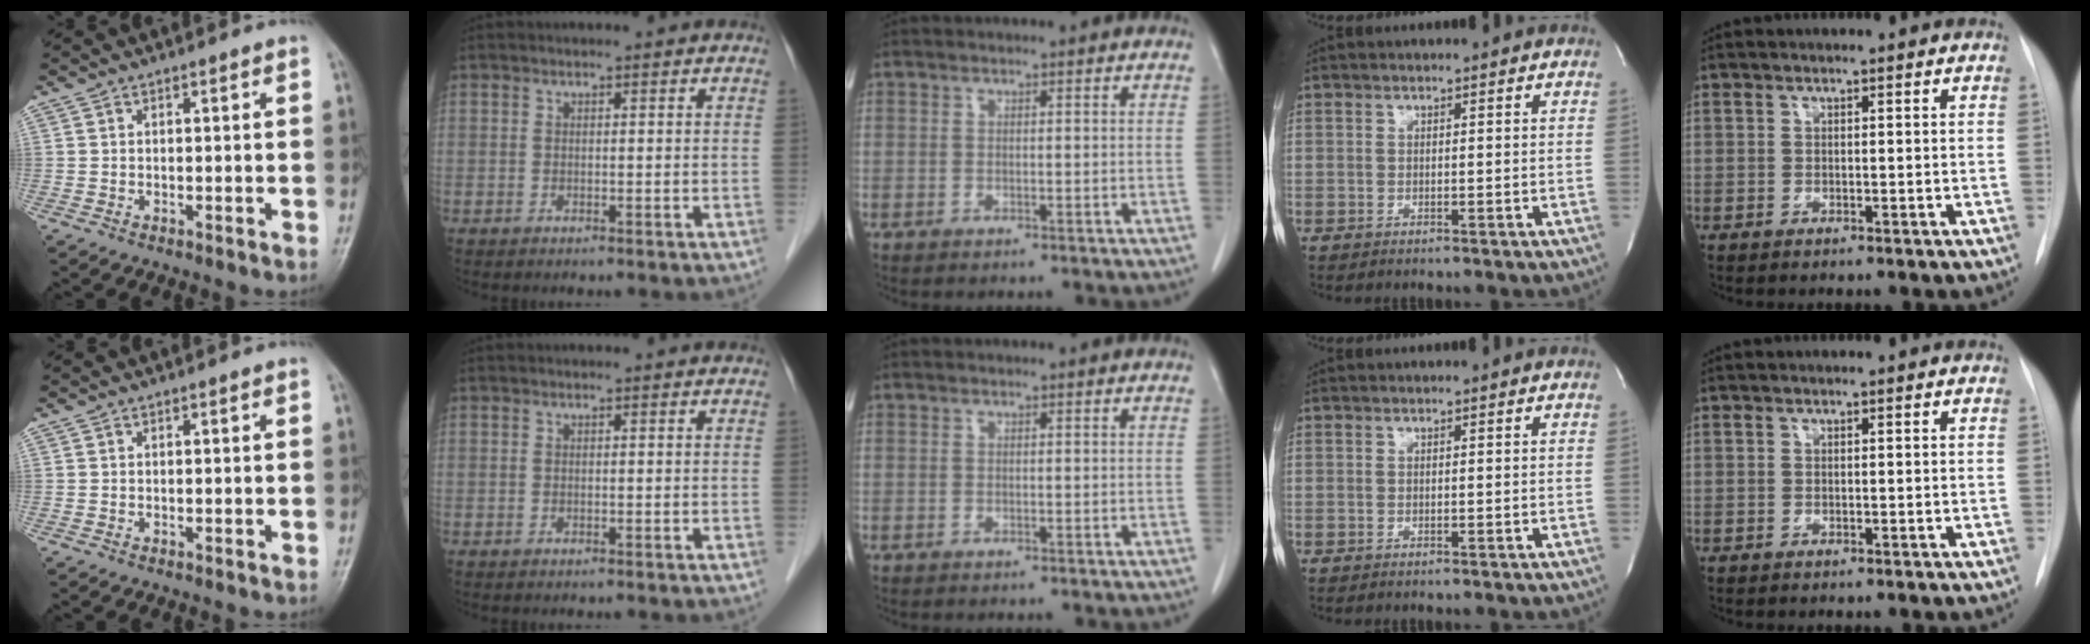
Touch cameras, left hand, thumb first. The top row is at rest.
{}